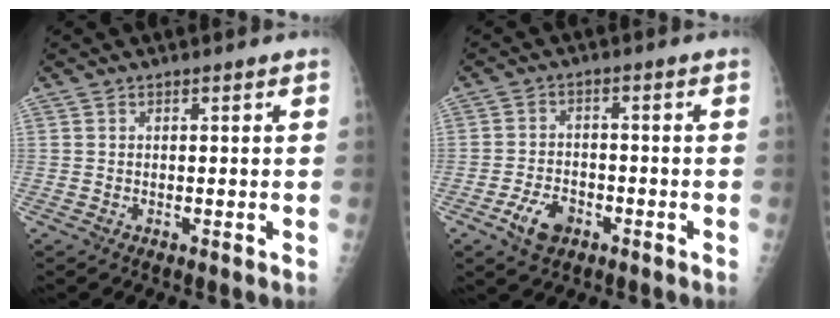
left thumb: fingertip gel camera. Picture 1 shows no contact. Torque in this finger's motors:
{"motor_torque": [-0.41, 0.67, 0.46, 0.19, 0.08]}